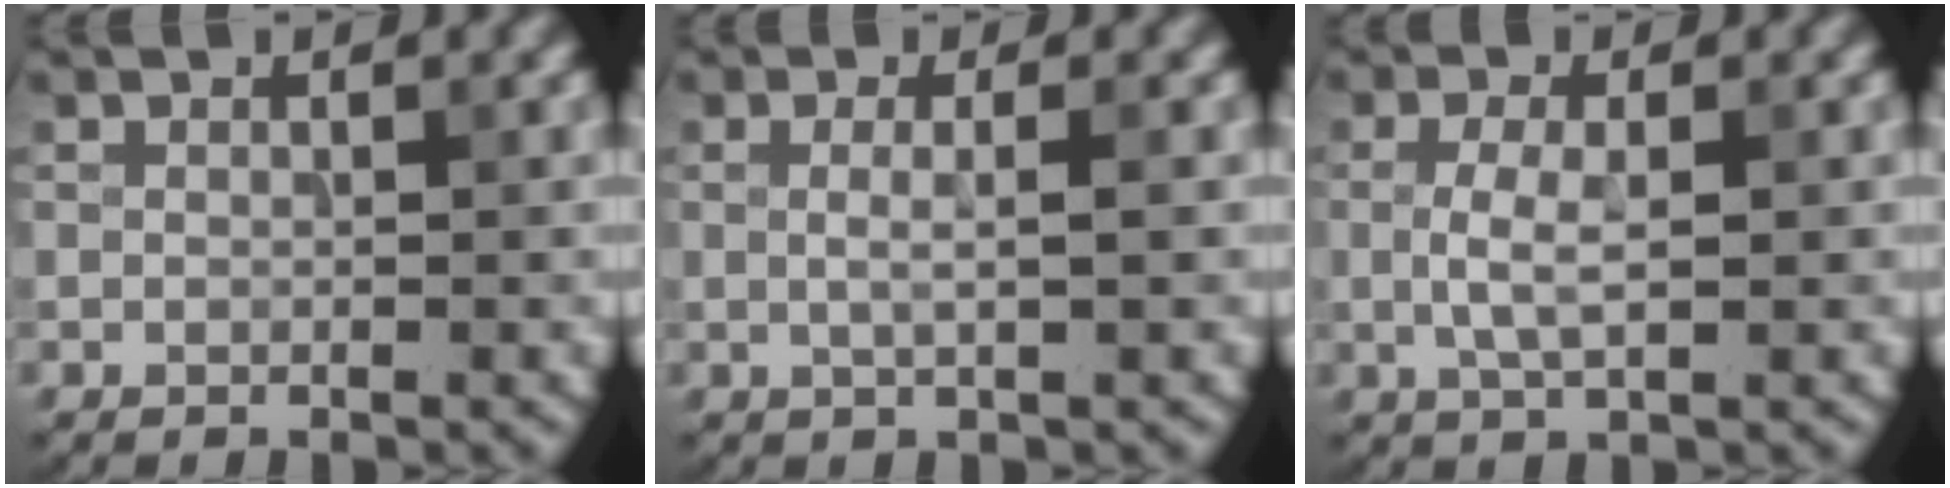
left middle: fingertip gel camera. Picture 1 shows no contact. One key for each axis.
{"total": 1.9, "fx": 0.1, "fy": 0.5, "fz": 1.9, "tx": -0.033, "ty": 0.000, "tz": -0.003}
{"total": 2.8, "fx": -0.1, "fy": 1.0, "fz": 2.6, "tx": -0.059, "ty": -0.002, "tz": -0.003}